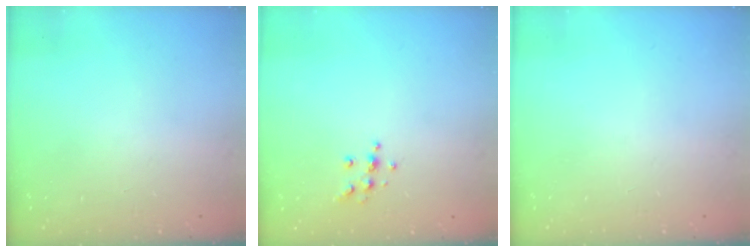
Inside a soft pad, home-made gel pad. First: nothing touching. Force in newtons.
{"total": 6.4, "press": 6.3, "slide": 1.2}
{"total": 0.0}